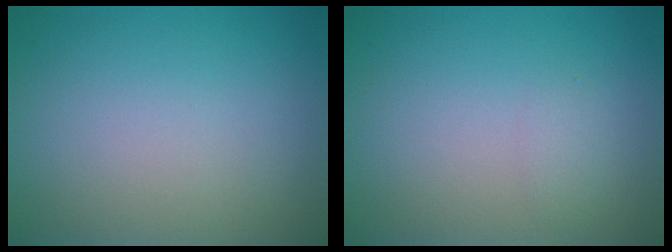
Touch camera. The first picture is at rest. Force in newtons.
{"total": 0.9, "press": 0.9, "slide": 0.0}